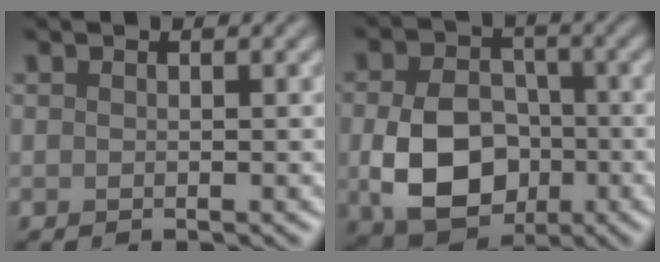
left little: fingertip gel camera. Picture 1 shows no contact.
{"total": 8.8, "force": [-1.8, 6.5, 5.7], "torque": [-0.116, -0.015, -0.033]}